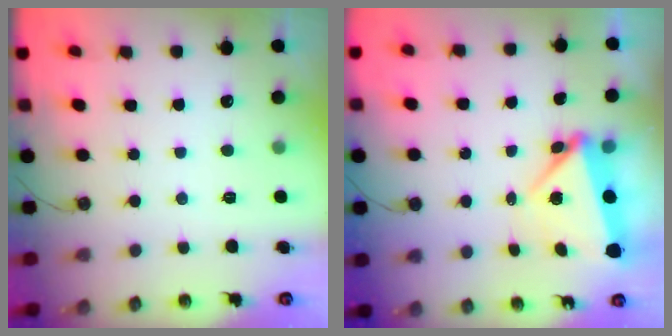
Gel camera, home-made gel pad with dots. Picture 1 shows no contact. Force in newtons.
{"total": 5.2, "press": 5.2, "slide": 0.2}